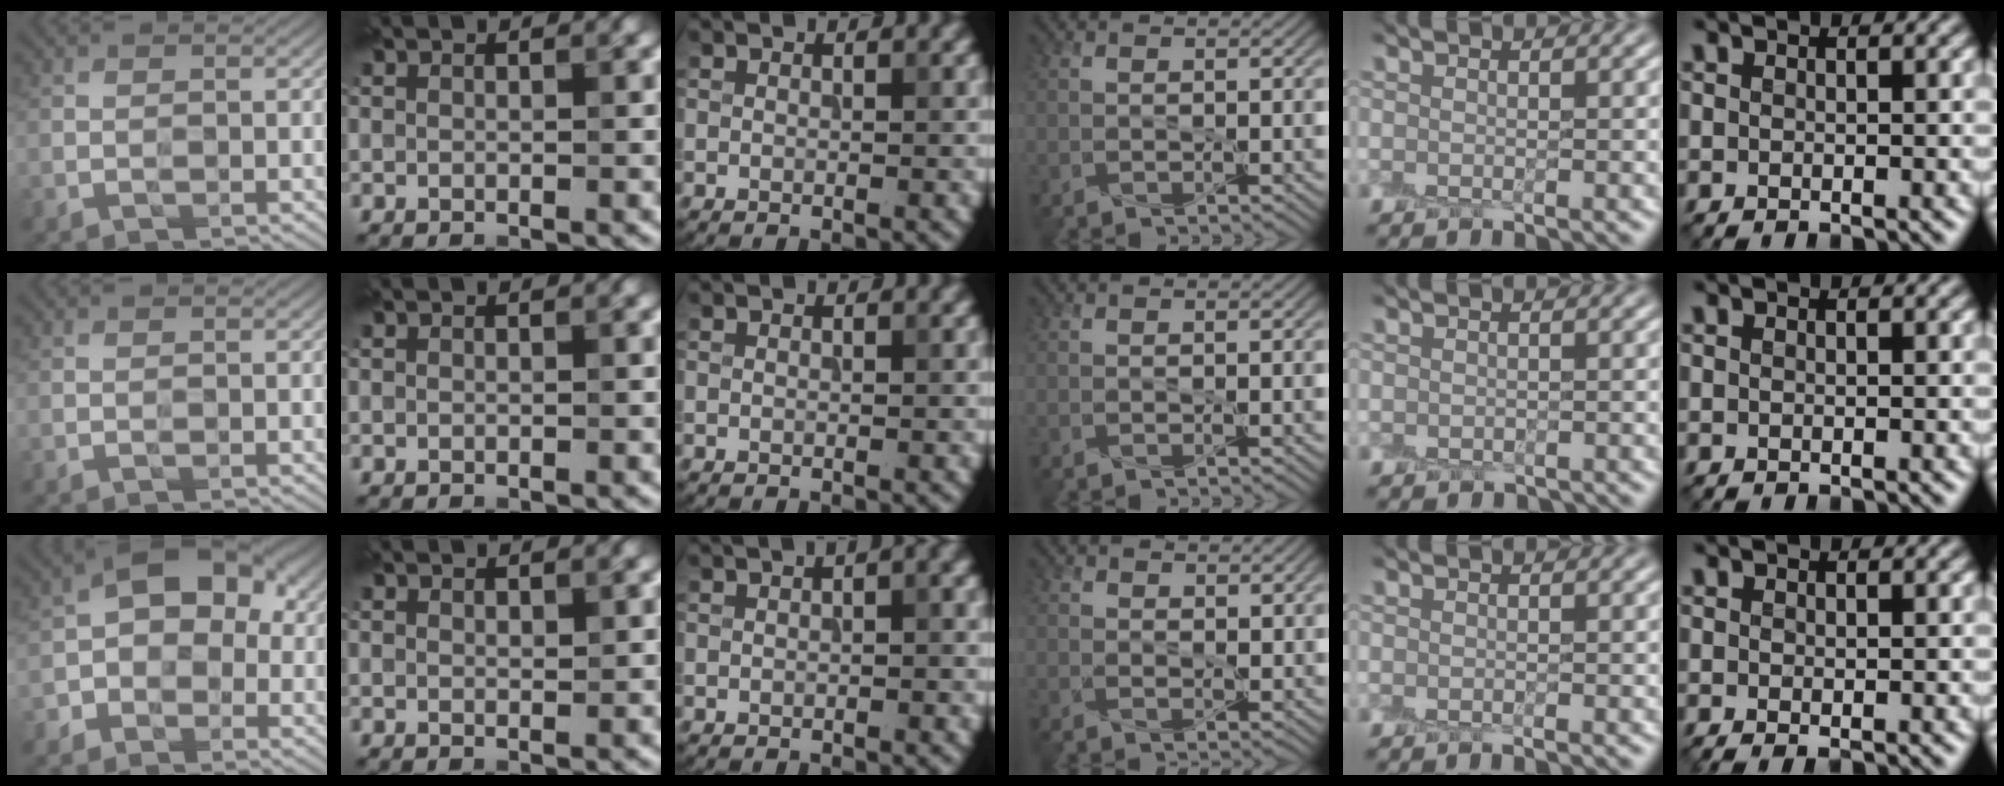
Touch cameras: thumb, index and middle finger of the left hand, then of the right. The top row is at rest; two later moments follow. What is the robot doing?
{"motion": "peel", "object": "cling film"}